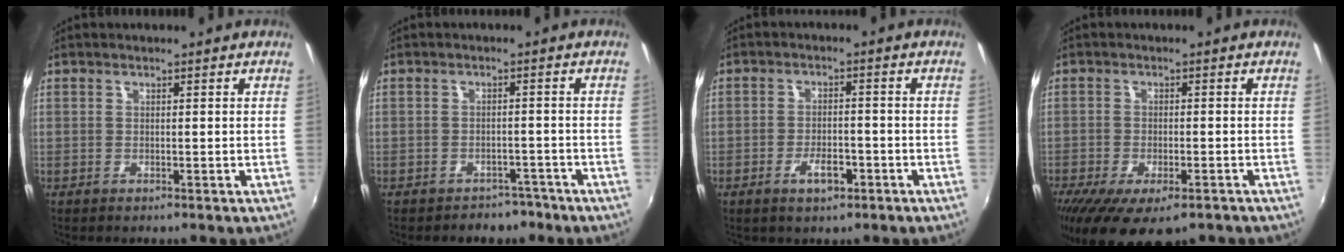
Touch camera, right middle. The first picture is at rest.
{"total": 5.3, "force": [-4.3, 2.9, 1.0], "torque": [-0.021, 0.006, -0.050]}
{"total": 4.4, "force": [-2.4, 2.1, 3.0], "torque": [-0.061, -0.001, -0.035]}
{"total": 13.2, "force": [-8.7, 5.1, 8.5], "torque": [-0.181, -0.051, -0.133]}